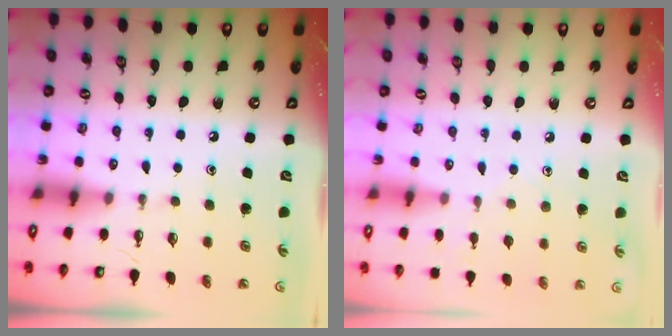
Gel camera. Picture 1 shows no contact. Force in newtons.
{"total": 6.2, "press": 6.1, "slide": 0.6}